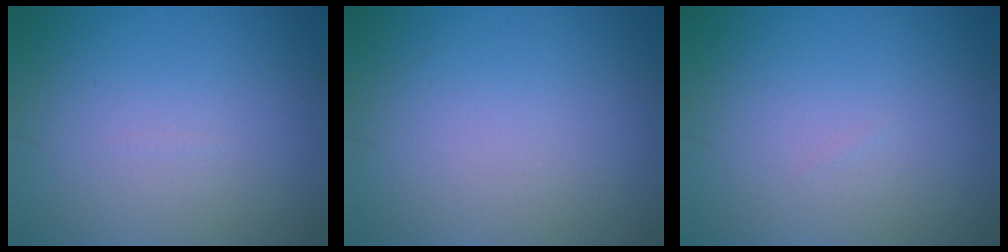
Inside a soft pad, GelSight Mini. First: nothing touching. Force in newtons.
{"total": 0.0}
{"total": 0.0}